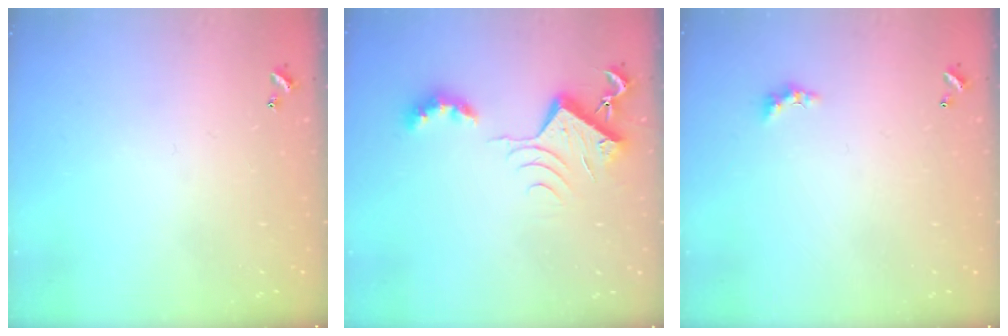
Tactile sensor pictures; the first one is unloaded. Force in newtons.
{"total": 7.7, "press": 7.6, "slide": 1.0}
{"total": 1.3, "press": 1.2, "slide": 0.5}